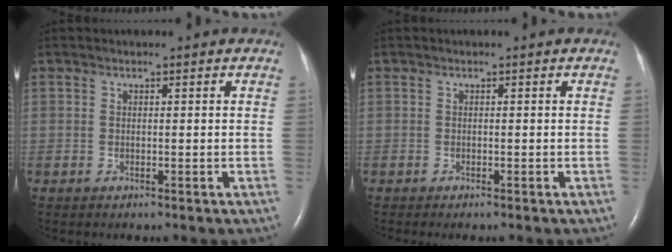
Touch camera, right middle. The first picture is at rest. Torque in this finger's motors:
{"motor_torque": [0.90, -1.24, 0.11, 0.06]}